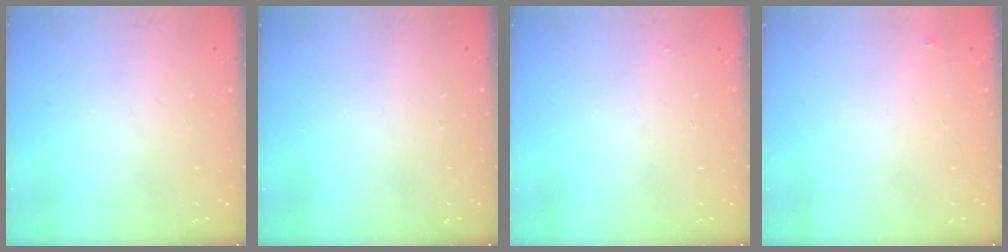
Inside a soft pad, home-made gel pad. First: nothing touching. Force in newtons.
{"total": 0.0}
{"total": 1.9, "press": 1.9, "slide": 0.3}
{"total": 3.4, "press": 3.3, "slide": 0.4}